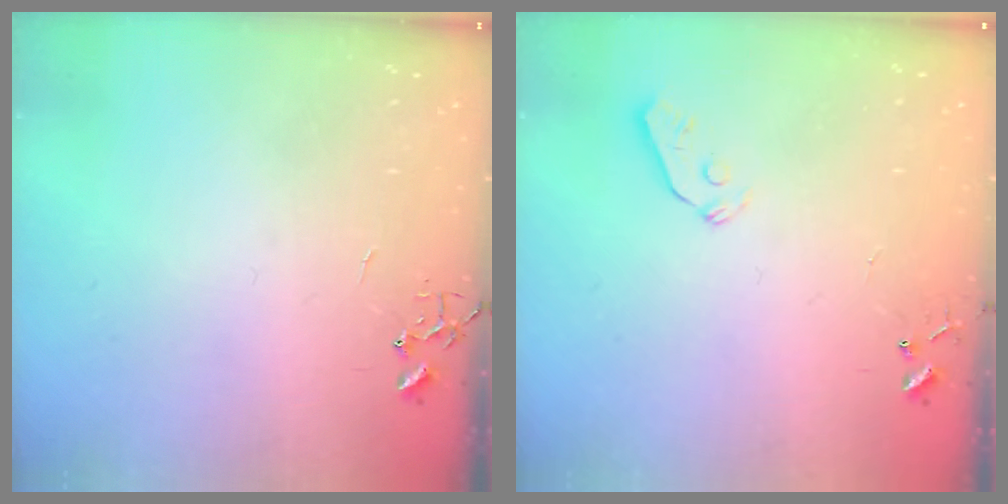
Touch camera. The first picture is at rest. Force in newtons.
{"total": 3.6, "press": 3.5, "slide": 0.7}